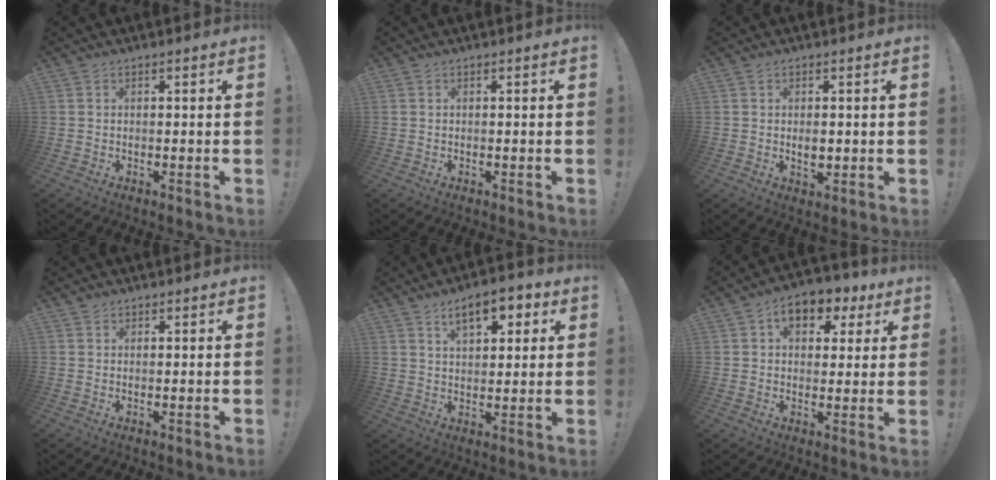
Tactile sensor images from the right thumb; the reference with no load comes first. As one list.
[{"total": 0.0}, {"total": 6.0, "force": [0.4, 4.8, 3.7], "torque": [-0.049, 0.002, 0.012]}, {"total": 0.9, "force": [0.7, 0.4, 0.0], "torque": [0.000, -0.001, 0.015]}, {"total": 9.8, "force": [5.0, 4.8, 6.9], "torque": [-0.093, -0.013, 0.086]}, {"total": 8.4, "force": [3.7, 5.5, 5.2], "torque": [-0.072, -0.010, 0.066]}]